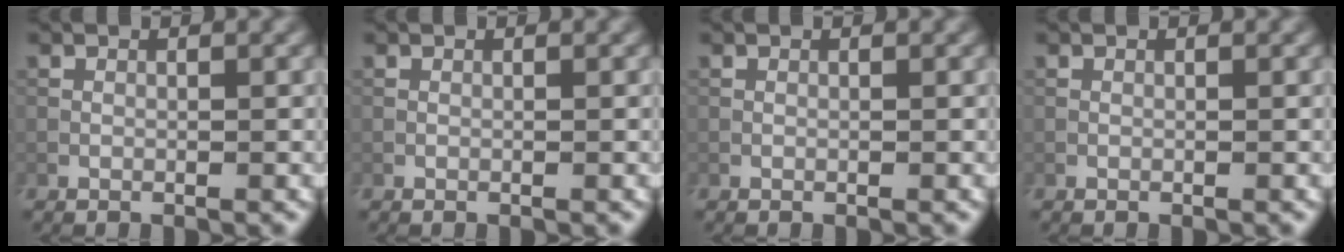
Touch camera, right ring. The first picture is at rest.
{"total": 0.0}
{"total": 0.0}
{"total": 0.0}